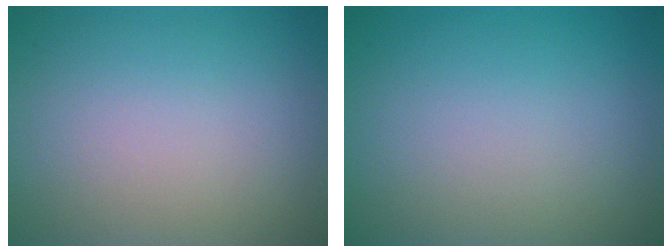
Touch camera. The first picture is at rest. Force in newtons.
{"total": 0.0}